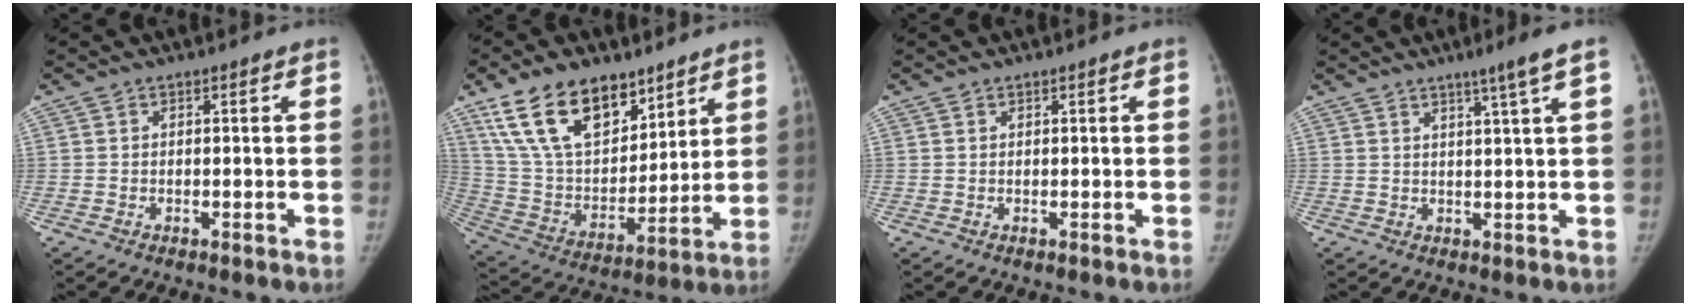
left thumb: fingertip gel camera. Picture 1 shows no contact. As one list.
[{"total": 20.7, "force": [13.0, 11.1, 11.7], "torque": [-0.169, -0.049, 0.248]}, {"total": 0.0}, {"total": 4.8, "force": [2.8, -0.9, 3.8], "torque": [-0.062, -0.015, 0.044]}]